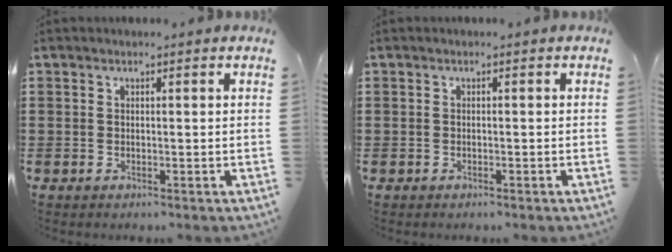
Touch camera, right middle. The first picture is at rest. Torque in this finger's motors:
{"motor_torque": [0.38, 0.15, 0.07, 0.01]}